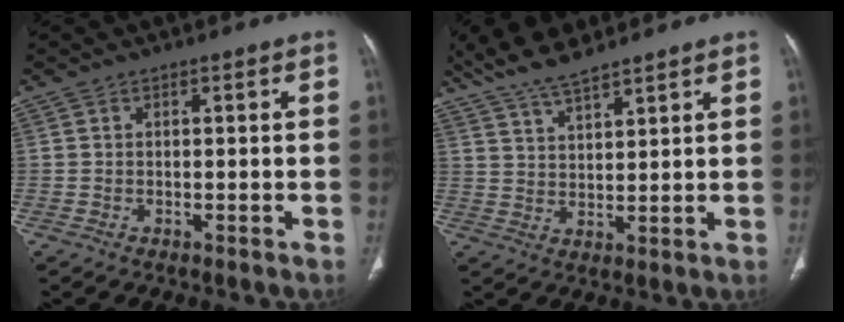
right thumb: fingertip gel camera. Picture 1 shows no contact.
{"total": 8.8, "force": [7.2, 2.1, 4.4], "torque": [-0.078, -0.026, 0.142]}